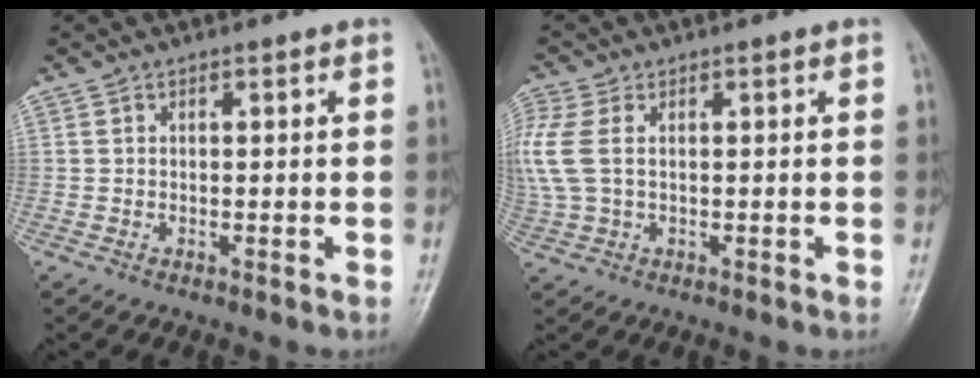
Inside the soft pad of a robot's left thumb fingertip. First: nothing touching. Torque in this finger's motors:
{"motor_torque": [-0.26, 0.90, 0.92, -0.66, 0.26]}